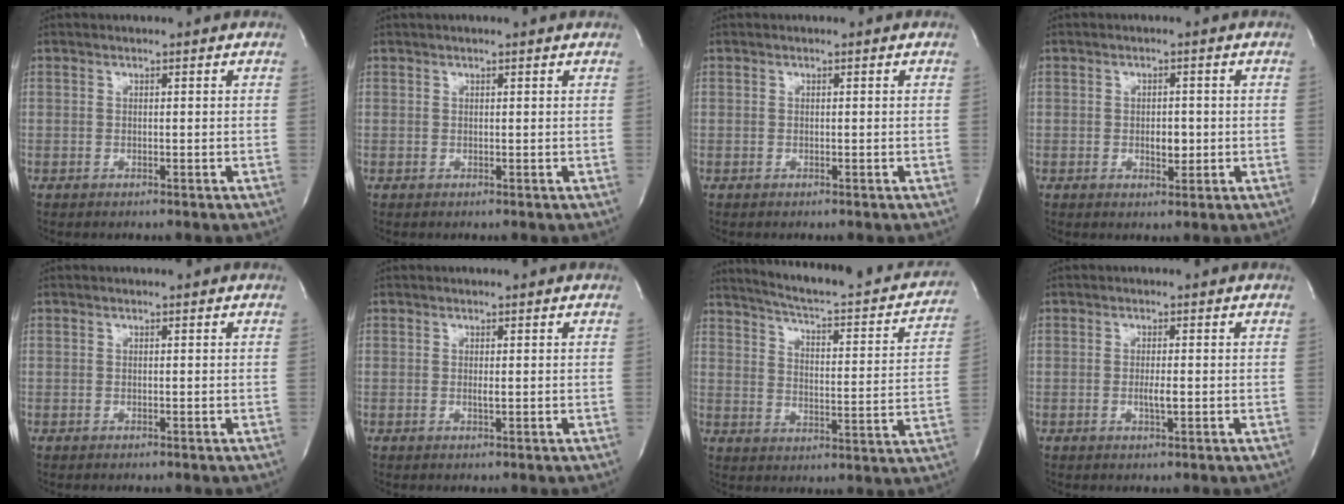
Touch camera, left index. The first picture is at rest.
{"total": 1.6, "force": [1.3, 0.0, 0.9], "torque": [-0.011, 0.017, 0.014]}
{"total": 0.0}
{"total": 2.5, "force": [-0.8, 1.3, 2.0], "torque": [-0.030, -0.005, -0.010]}
{"total": 0.0}
{"total": 0.7, "force": [-0.3, 0.0, 0.6], "torque": [-0.014, -0.006, -0.006]}
{"total": 23.2, "force": [20.5, 4.2, 10.1], "torque": [-0.145, -0.034, 0.252]}
{"total": 1.8, "force": [-0.8, 0.1, 1.6], "torque": [-0.033, -0.008, -0.014]}